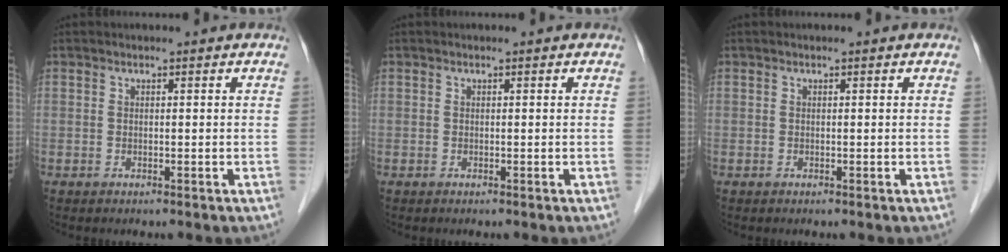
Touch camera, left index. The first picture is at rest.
{"total": 0.0}
{"total": 0.0}